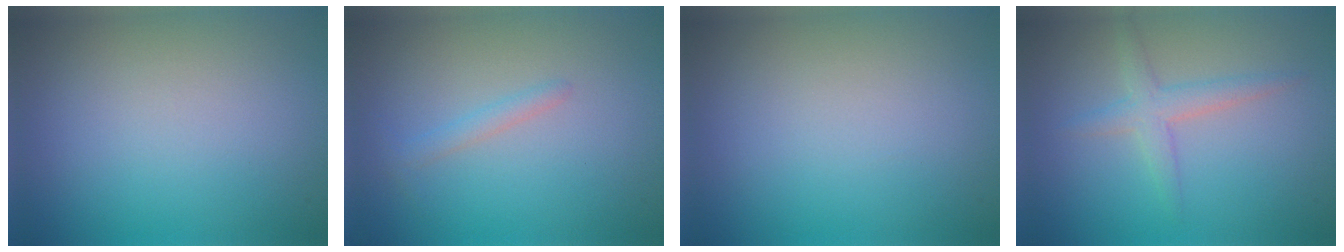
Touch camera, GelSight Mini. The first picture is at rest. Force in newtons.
{"total": 1.1, "press": 1.1, "slide": 0.1}
{"total": 0.0}
{"total": 2.3, "press": 2.3, "slide": 0.2}